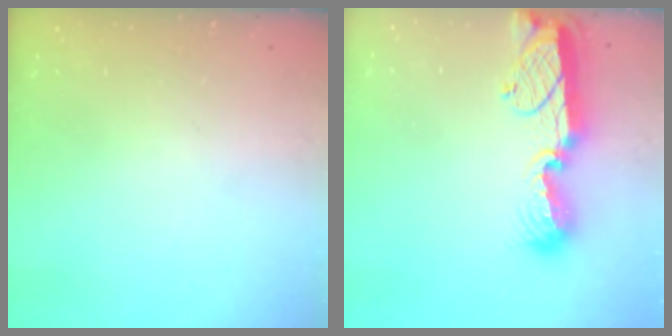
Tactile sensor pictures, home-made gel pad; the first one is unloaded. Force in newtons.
{"total": 12.4, "press": 12.4, "slide": 1.0}